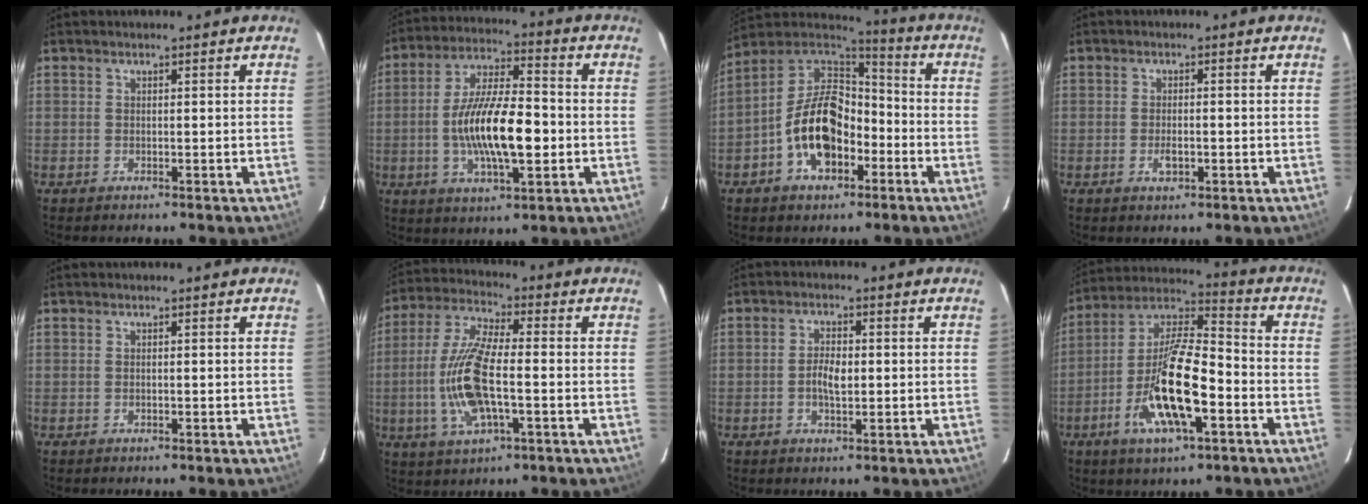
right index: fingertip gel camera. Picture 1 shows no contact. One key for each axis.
{"total": 15.1, "fx": -2.5, "fy": 4.8, "fz": 14.1, "tx": -0.265, "ty": 0.001, "tz": -0.045}
{"total": 15.0, "fx": -5.1, "fy": 9.3, "fz": 10.6, "tx": -0.204, "ty": 0.023, "tz": -0.085}
{"total": 2.5, "fx": -0.9, "fy": 1.2, "fz": 1.9, "tx": -0.036, "ty": -0.001, "tz": -0.014}
{"total": 0.0}
{"total": 12.8, "fx": -2.7, "fy": 4.3, "fz": 11.7, "tx": -0.248, "ty": -0.001, "tz": -0.055}
{"total": 3.9, "fx": -0.4, "fy": 1.8, "fz": 3.4, "tx": -0.063, "ty": 0.003, "tz": -0.006}
{"total": 17.6, "fx": -6.3, "fy": 5.3, "fz": 15.6, "tx": -0.310, "ty": -0.008, "tz": -0.123}